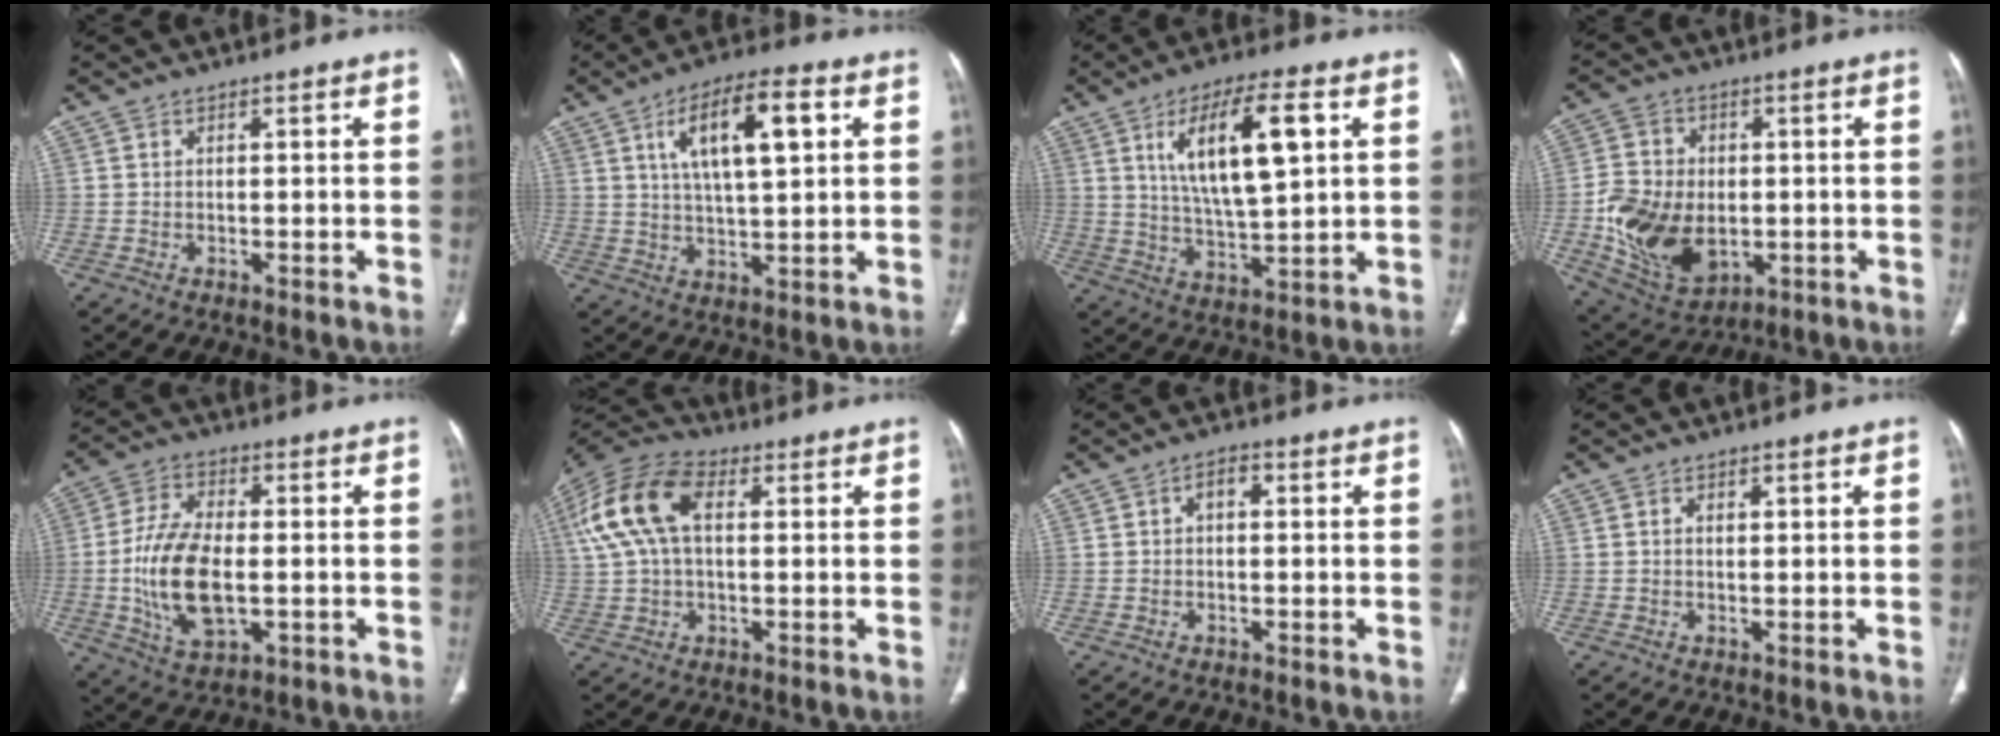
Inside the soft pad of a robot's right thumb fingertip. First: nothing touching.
{"total": 13.1, "force": [4.4, 4.5, 11.5], "torque": [-0.185, 0.000, 0.073]}
{"total": 15.0, "force": [4.8, 4.8, 13.4], "torque": [-0.229, -0.009, 0.087]}
{"total": 15.5, "force": [-2.4, 11.0, 10.6], "torque": [-0.171, -0.001, -0.025]}
{"total": 14.3, "force": [-1.8, 7.3, 12.2], "torque": [-0.240, 0.000, -0.027]}
{"total": 14.1, "force": [3.3, 8.1, 11.0], "torque": [-0.239, 0.033, 0.059]}
{"total": 2.4, "force": [0.3, 1.4, 1.9], "torque": [-0.022, 0.011, -0.001]}
{"total": 0.9, "force": [0.4, 0.5, 0.6], "torque": [-0.014, 0.002, 0.007]}